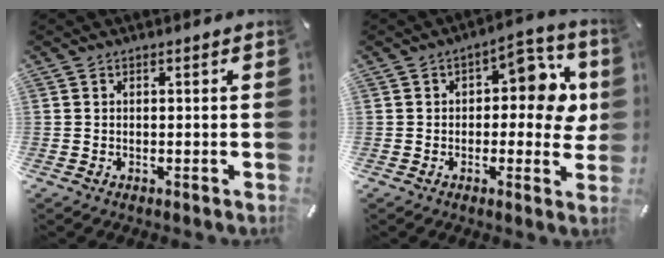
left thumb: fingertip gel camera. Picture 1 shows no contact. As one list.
[{"total": 11.0, "force": [2.3, 5.7, 9.1], "torque": [-0.114, -0.011, 0.033]}]